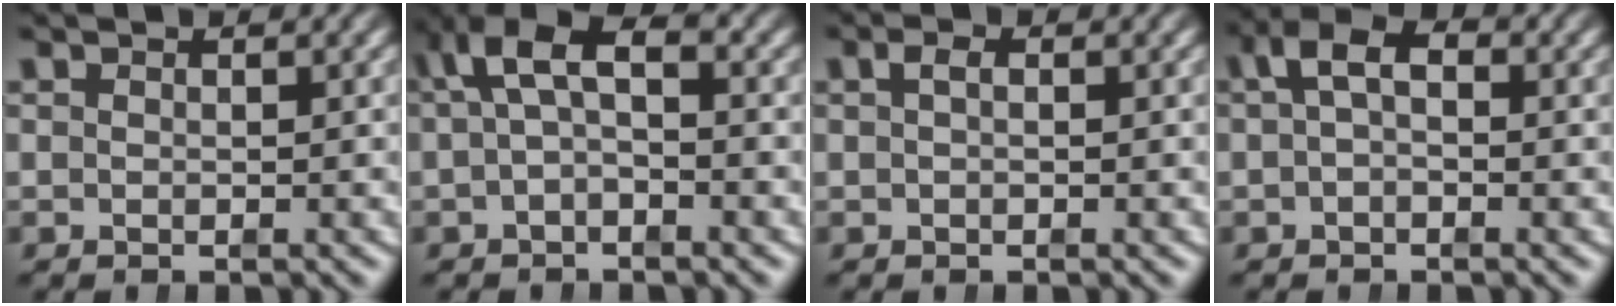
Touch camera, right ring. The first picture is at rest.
{"total": 5.8, "force": [1.6, 3.3, 4.6], "torque": [-0.073, 0.012, 0.014]}
{"total": 0.9, "force": [0.2, 0.1, 0.9], "torque": [-0.012, 0.005, 0.003]}
{"total": 4.2, "force": [1.4, 2.2, 3.3], "torque": [-0.046, 0.015, 0.011]}